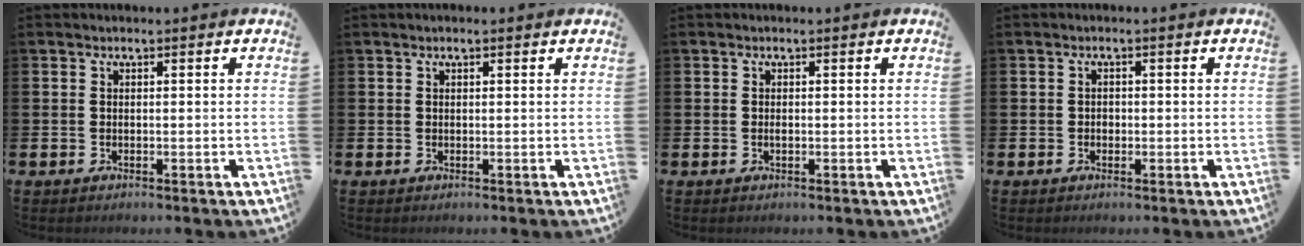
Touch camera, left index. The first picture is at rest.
{"total": 0.6, "force": [0.4, 0.1, 0.4], "torque": [-0.005, 0.002, 0.007]}
{"total": 0.5, "force": [0.0, 0.2, 0.5], "torque": [-0.016, 0.002, 0.001]}
{"total": 0.9, "force": [-0.1, 0.8, 0.3], "torque": [-0.005, 0.005, -0.005]}